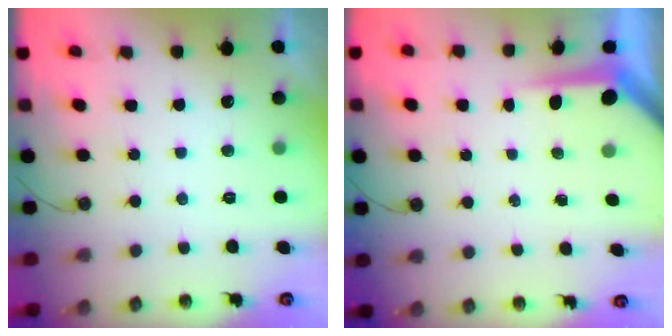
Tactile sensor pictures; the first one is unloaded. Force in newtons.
{"total": 4.8, "press": 4.8, "slide": 0.4}